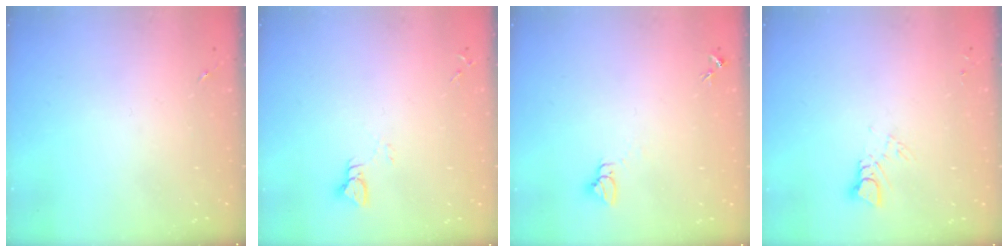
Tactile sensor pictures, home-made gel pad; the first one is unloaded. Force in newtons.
{"total": 2.9, "press": 2.9, "slide": 0.2}
{"total": 3.0, "press": 3.0, "slide": 0.1}
{"total": 3.6, "press": 3.6, "slide": 0.1}